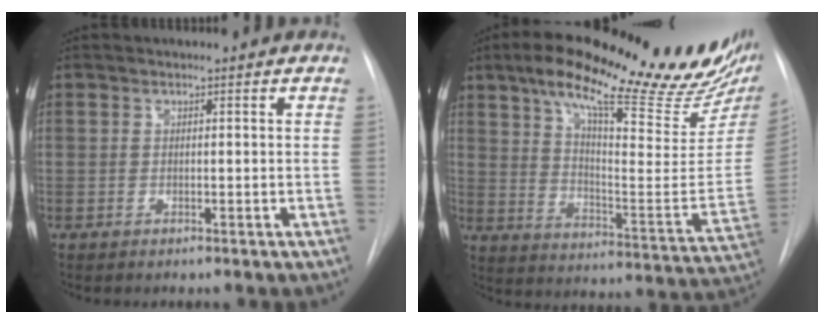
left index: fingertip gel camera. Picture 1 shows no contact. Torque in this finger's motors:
{"motor_torque": [0.05, -0.69, 0.51, 0.12]}